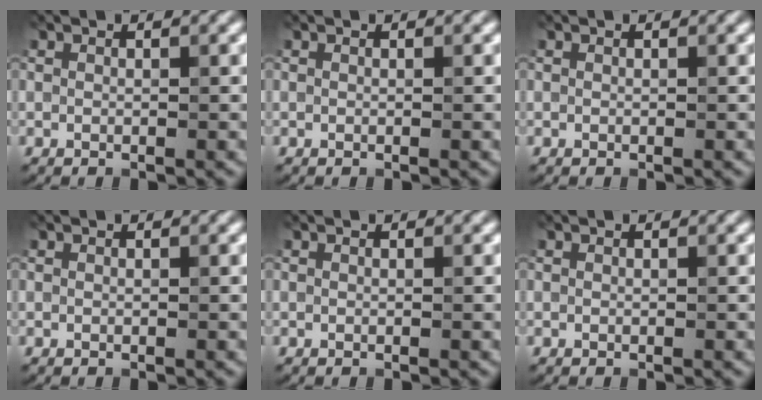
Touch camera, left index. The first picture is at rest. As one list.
[{"total": 0.0}, {"total": 0.0}, {"total": 0.0}, {"total": 0.0}, {"total": 0.0}]